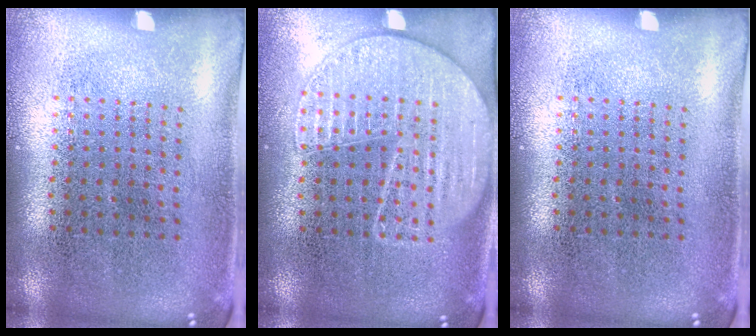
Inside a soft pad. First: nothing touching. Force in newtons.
{"total": 1.6, "press": 1.6, "slide": 0.1}
{"total": 0.0}